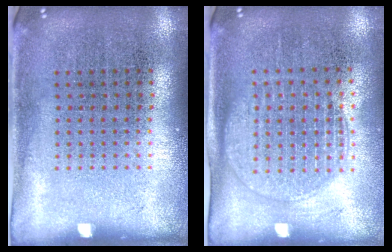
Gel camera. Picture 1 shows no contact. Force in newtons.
{"total": 1.6, "press": 1.4, "slide": 0.8}